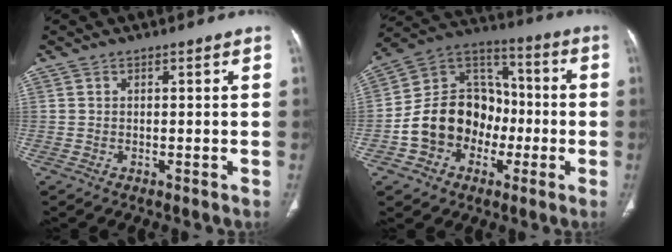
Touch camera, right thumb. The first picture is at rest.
{"total": 16.6, "force": [-4.0, 13.5, 8.8], "torque": [-0.109, 0.056, -0.071]}